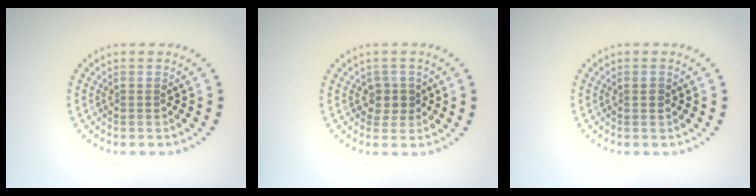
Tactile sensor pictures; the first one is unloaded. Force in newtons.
{"total": 1.8, "press": 1.4, "slide": 1.1}
{"total": 0.7, "press": 0.7, "slide": 0.1}